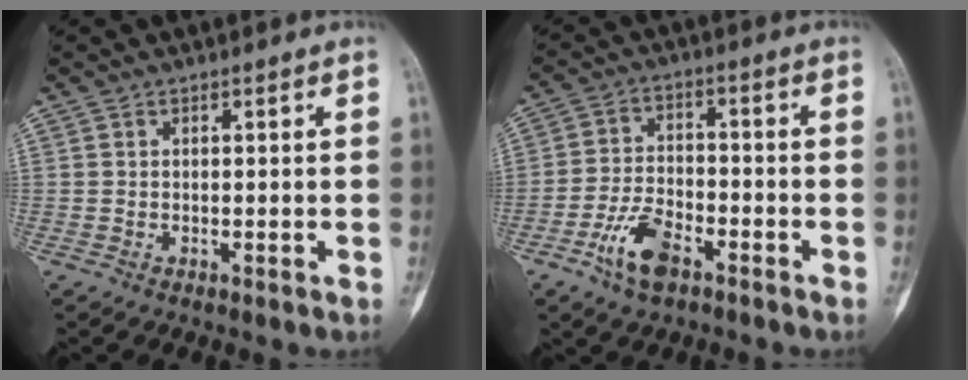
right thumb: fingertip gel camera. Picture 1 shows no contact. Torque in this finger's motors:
{"motor_torque": [1.52, 0.37, 0.64, -0.73, 0.02]}